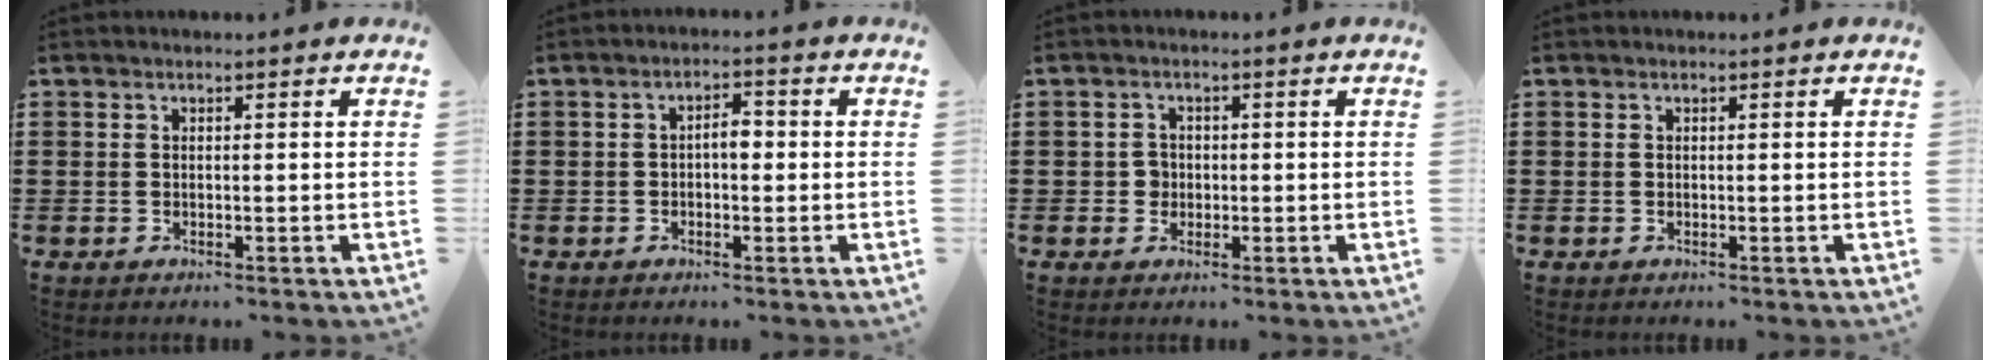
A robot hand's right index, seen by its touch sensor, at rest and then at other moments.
{"total": 3.0, "force": [-0.2, 1.3, 2.7], "torque": [-0.052, 0.007, -0.007]}
{"total": 1.9, "force": [-0.3, 1.8, 0.7], "torque": [-0.018, 0.005, -0.007]}
{"total": 0.0}